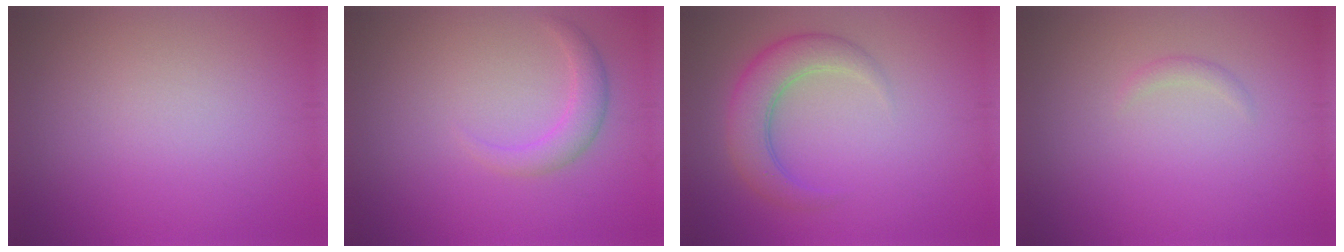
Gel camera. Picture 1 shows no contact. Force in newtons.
{"total": 2.0, "press": 2.0, "slide": 0.2}
{"total": 4.4, "press": 4.4, "slide": 0.2}
{"total": 0.7, "press": 0.7, "slide": 0.0}